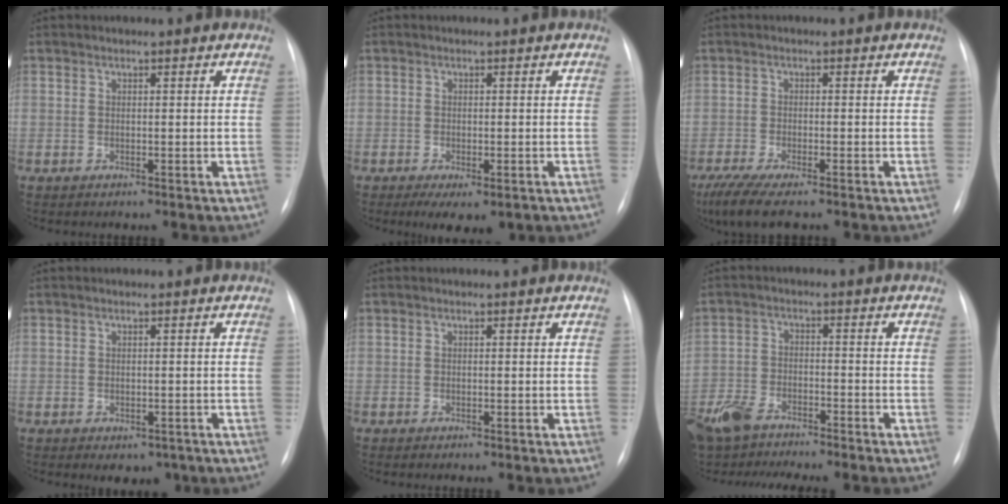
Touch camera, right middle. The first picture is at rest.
{"total": 4.6, "force": [-2.6, 1.9, 3.3], "torque": [-0.044, -0.007, -0.031]}
{"total": 7.0, "force": [-5.2, 0.9, 4.5], "torque": [-0.084, -0.020, -0.087]}
{"total": 3.1, "force": [-1.8, 2.0, 1.4], "torque": [-0.005, 0.002, -0.014]}
{"total": 0.0}
{"total": 8.2, "force": [-7.1, 2.1, 3.5], "torque": [-0.074, -0.012, -0.126]}